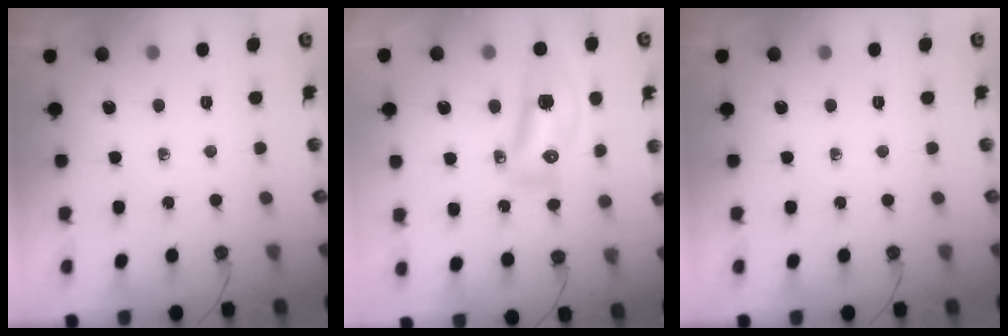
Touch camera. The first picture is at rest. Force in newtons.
{"total": 12.9, "press": 12.9, "slide": 1.5}
{"total": 0.0}